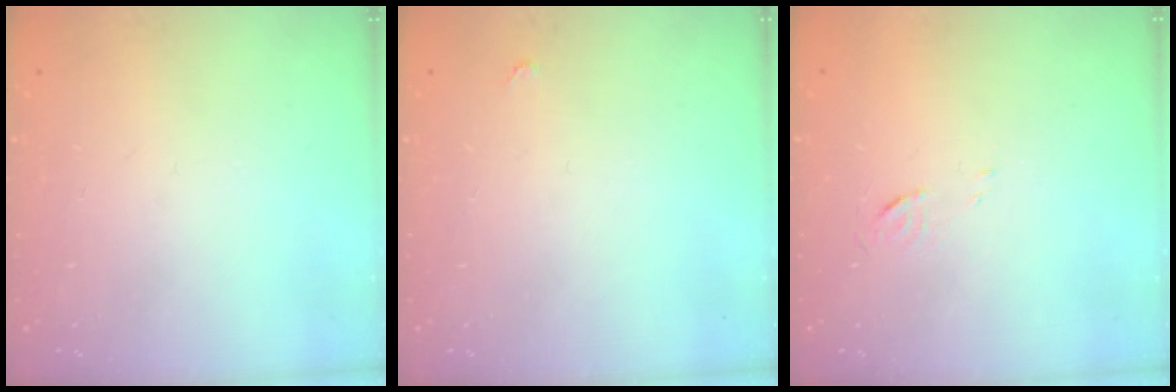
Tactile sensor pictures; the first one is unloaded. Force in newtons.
{"total": 2.8, "press": 2.8, "slide": 0.4}
{"total": 3.3, "press": 3.3, "slide": 0.4}